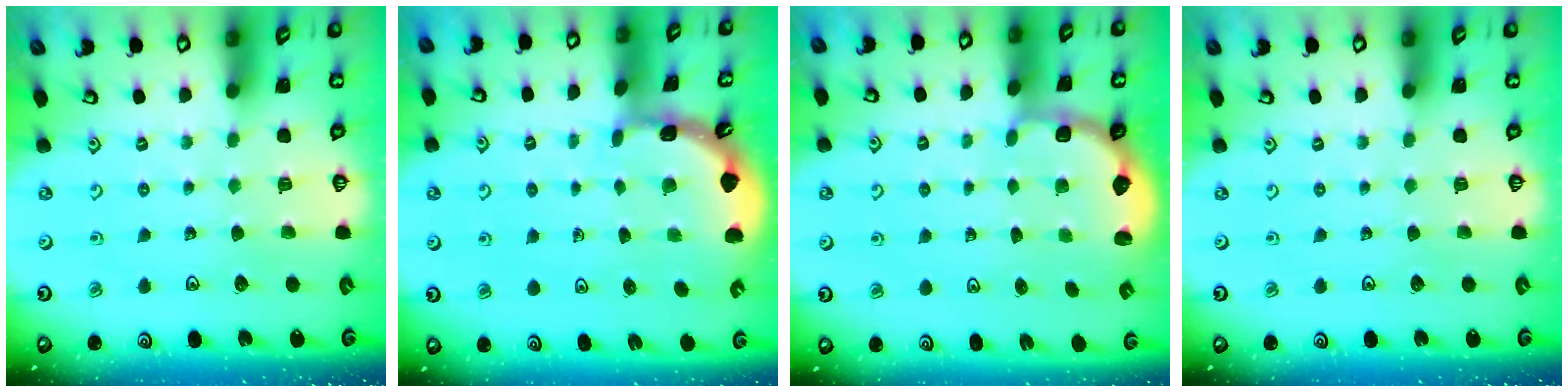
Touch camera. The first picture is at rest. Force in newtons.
{"total": 1.6, "press": 1.6, "slide": 0.1}
{"total": 2.7, "press": 2.1, "slide": 1.8}
{"total": 0.0}